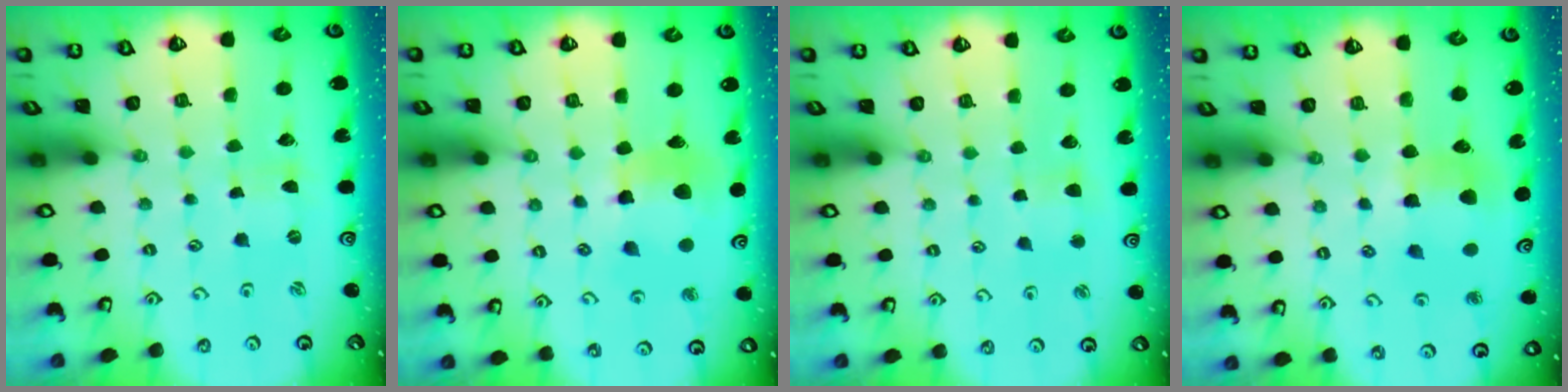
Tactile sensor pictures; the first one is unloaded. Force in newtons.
{"total": 12.1, "press": 12.0, "slide": 1.5}
{"total": 3.0, "press": 3.0, "slide": 0.4}
{"total": 8.0, "press": 8.0, "slide": 0.6}